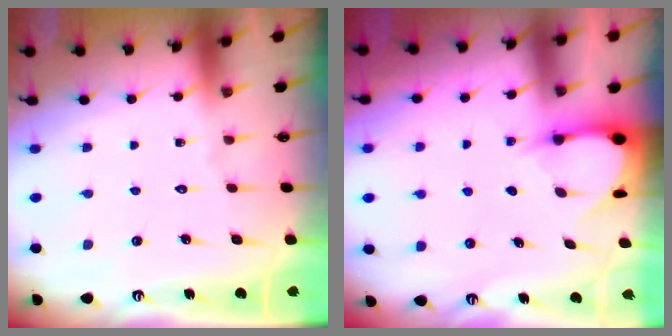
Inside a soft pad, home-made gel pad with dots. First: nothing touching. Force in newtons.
{"total": 3.4, "press": 3.4, "slide": 0.3}